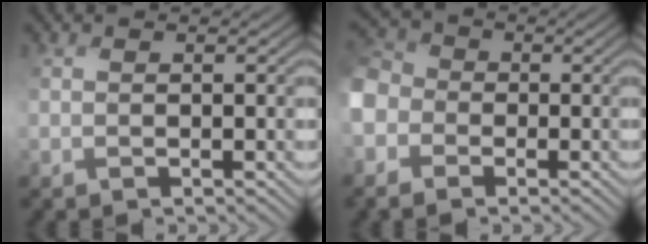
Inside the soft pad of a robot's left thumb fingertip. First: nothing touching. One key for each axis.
{"total": 7.8, "fx": -2.9, "fy": 6.5, "fz": 3.1, "tx": -0.121, "ty": -0.019, "tz": -0.091}